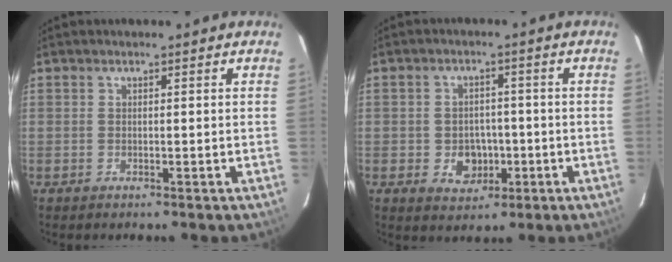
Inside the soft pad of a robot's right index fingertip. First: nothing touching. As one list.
[{"total": 5.6, "force": [-1.6, 4.7, 2.7], "torque": [-0.057, 0.008, -0.008]}]